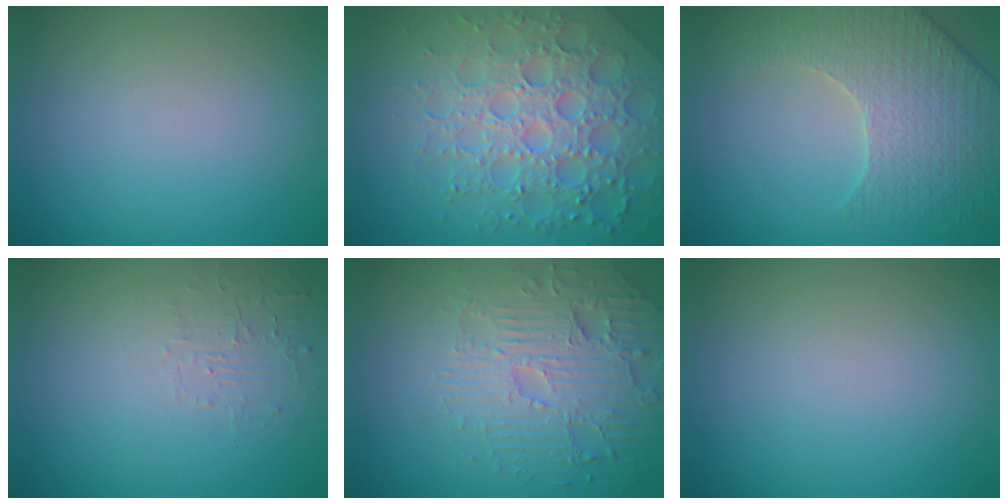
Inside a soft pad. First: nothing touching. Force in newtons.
{"total": 7.3, "press": 7.2, "slide": 1.6}
{"total": 4.4, "press": 4.3, "slide": 1.1}
{"total": 1.5, "press": 0.1, "slide": 1.5}
{"total": 5.8, "press": 4.9, "slide": 3.2}
{"total": 0.0}